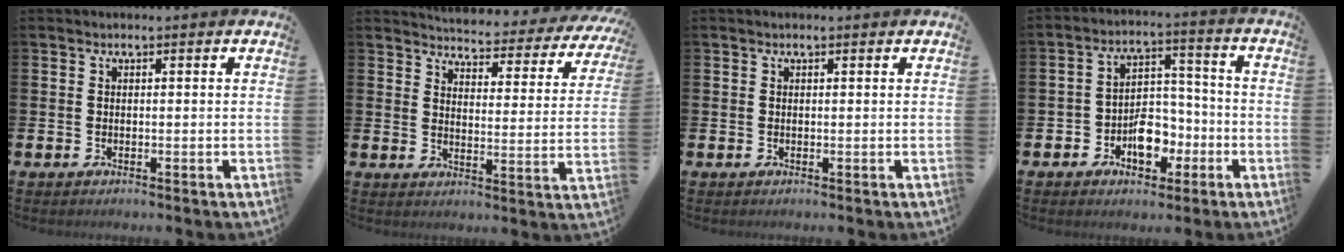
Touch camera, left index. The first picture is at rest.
{"total": 3.8, "force": [3.7, 0.6, 0.6], "torque": [-0.029, -0.040, 0.057]}
{"total": 0.0}
{"total": 6.6, "force": [-2.7, 4.6, 3.9], "torque": [-0.063, 0.013, -0.049]}